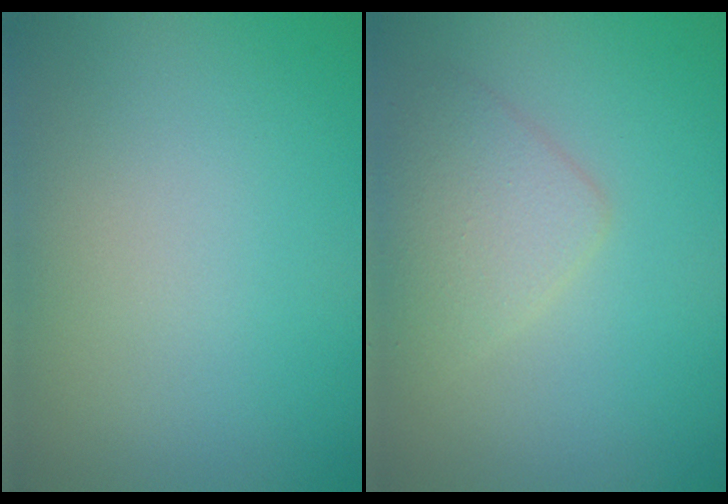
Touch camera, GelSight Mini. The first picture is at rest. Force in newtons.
{"total": 3.0, "press": 3.0, "slide": 0.1}